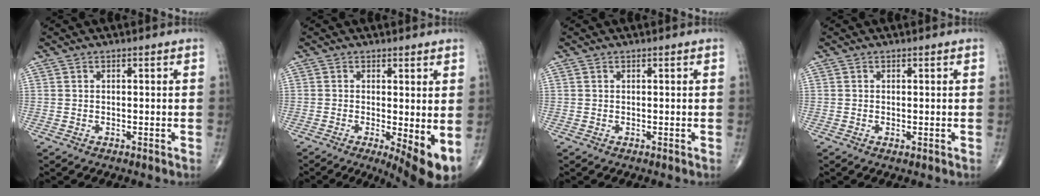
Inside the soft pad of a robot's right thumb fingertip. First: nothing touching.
{"total": 7.8, "force": [-1.2, 2.1, 7.4], "torque": [-0.109, -0.022, -0.014]}
{"total": 0.0}
{"total": 0.6, "force": [-0.1, 0.2, 0.5], "torque": [-0.012, -0.003, -0.004]}